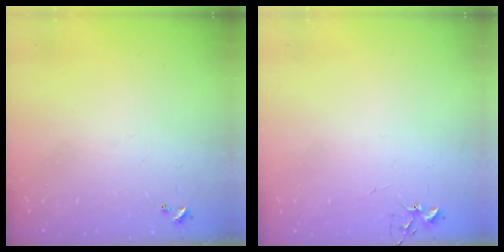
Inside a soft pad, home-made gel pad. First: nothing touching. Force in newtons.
{"total": 4.2, "press": 4.2, "slide": 0.7}